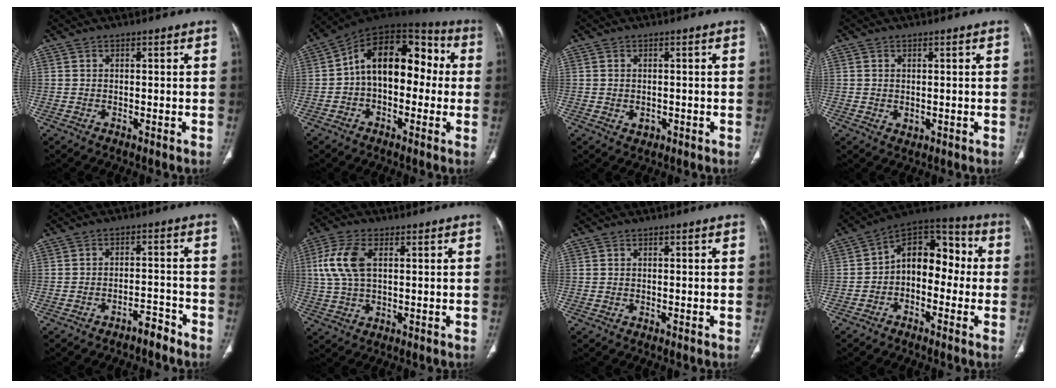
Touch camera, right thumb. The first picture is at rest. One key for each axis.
{"total": 16.9, "fx": 0.5, "fy": 10.7, "fz": 13.0, "tx": -0.159, "ty": 0.057, "tz": -0.006}
{"total": 1.7, "fx": -0.4, "fy": 1.4, "fz": 0.9, "tx": -0.011, "ty": 0.001, "tz": 0.001}
{"total": 1.2, "fx": 0.1, "fy": 1.0, "fz": 0.7, "tx": -0.016, "ty": -0.004, "tz": 0.008}
{"total": 3.4, "fx": -3.0, "fy": 1.0, "fz": 1.3, "tx": -0.019, "ty": 0.032, "tz": -0.047}
{"total": 8.7, "fx": 2.0, "fy": 4.7, "fz": 7.1, "tx": -0.169, "ty": 0.010, "tz": 0.040}
{"total": 0.0}
{"total": 12.9, "fx": -0.9, "fy": 8.6, "fz": 9.6, "tx": -0.100, "ty": 0.051, "tz": -0.034}